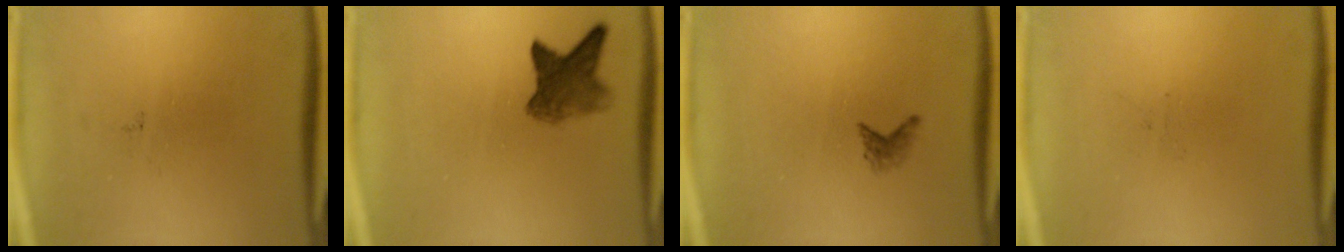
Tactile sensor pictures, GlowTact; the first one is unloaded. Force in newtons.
{"total": 5.2}
{"total": 1.1}
{"total": 0.0}